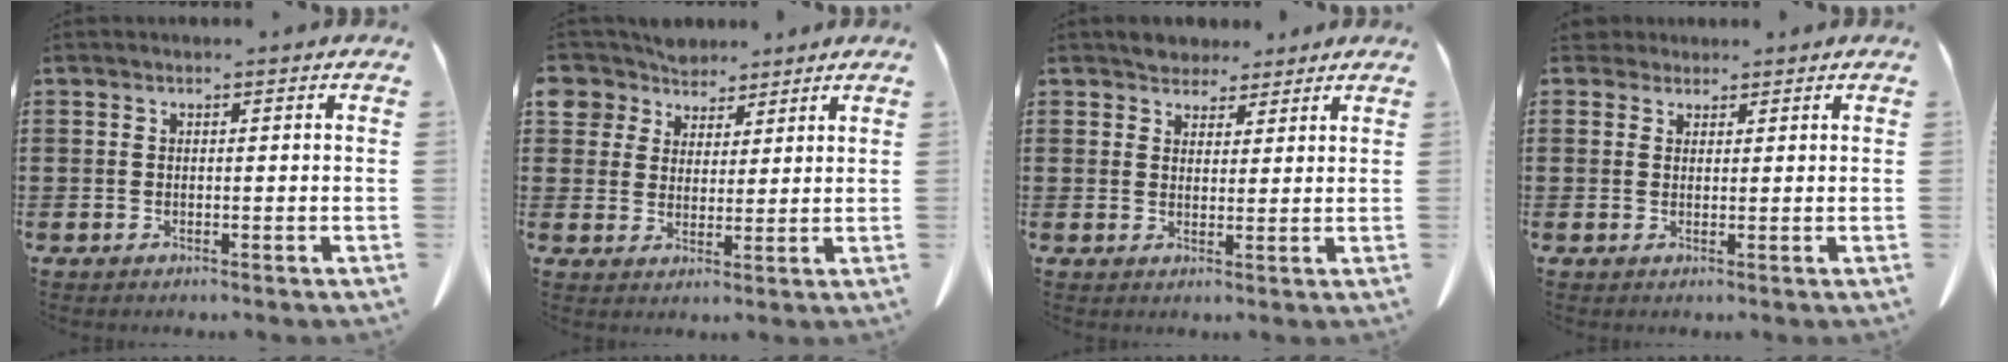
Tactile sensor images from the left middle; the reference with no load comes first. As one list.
[{"total": 5.6, "force": [4.5, 3.3, 0.1], "torque": [-0.035, -0.013, 0.082]}, {"total": 3.7, "force": [3.3, 1.5, 0.0], "torque": [-0.005, -0.005, 0.063]}, {"total": 2.2, "force": [1.9, 1.0, 0.3], "torque": [-0.003, 0.004, 0.036]}]